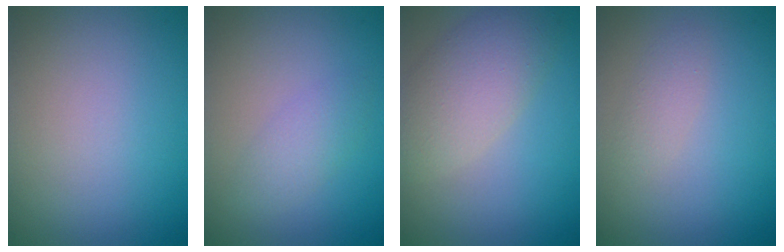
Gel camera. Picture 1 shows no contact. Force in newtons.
{"total": 1.9, "press": 1.9, "slide": 0.2}
{"total": 5.1, "press": 5.1, "slide": 0.3}
{"total": 1.4, "press": 1.4, "slide": 0.1}